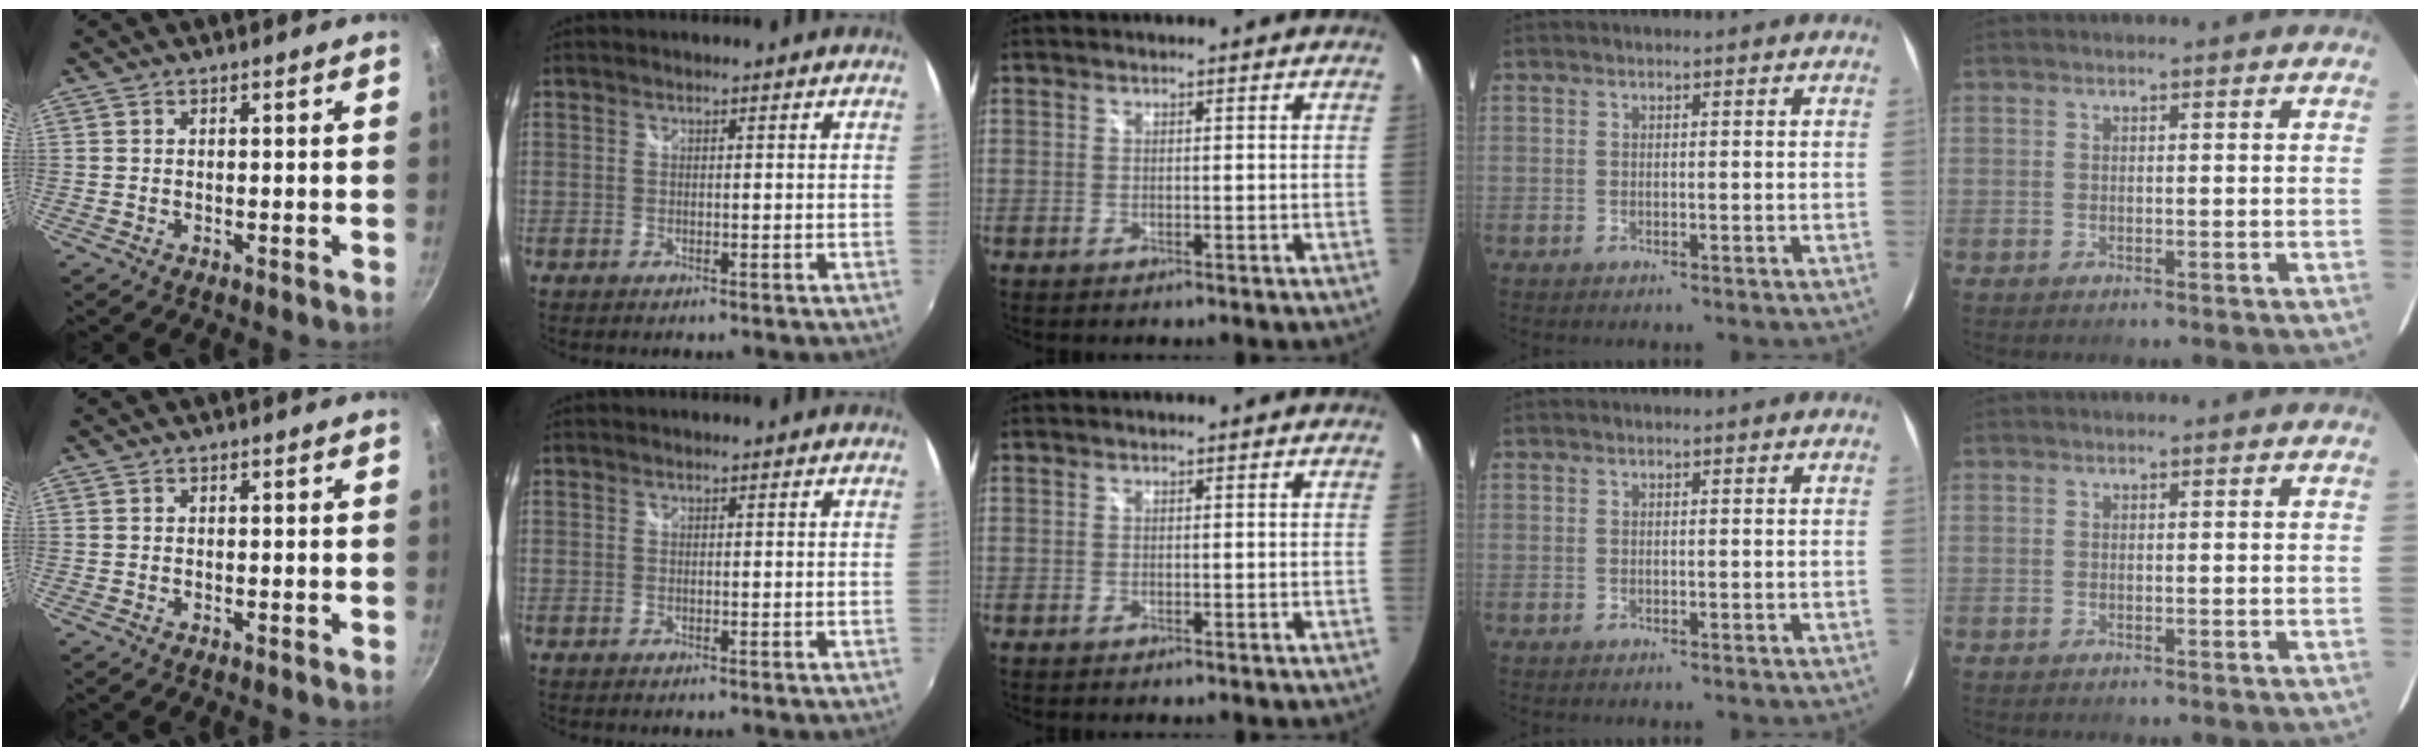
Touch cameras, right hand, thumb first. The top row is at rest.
{}